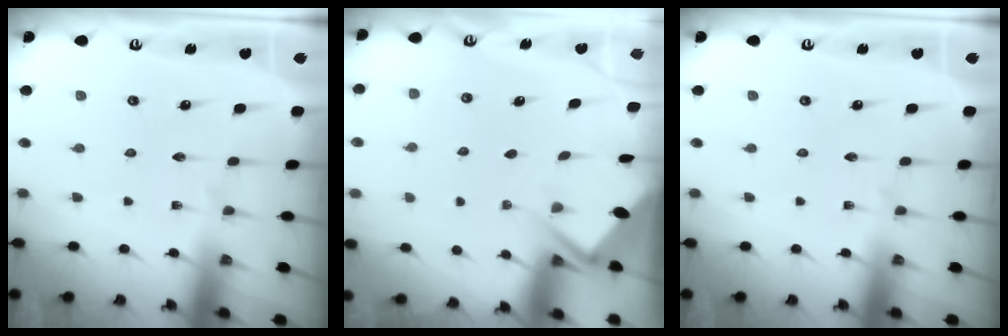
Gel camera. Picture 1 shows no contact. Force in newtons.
{"total": 2.9, "press": 2.9, "slide": 0.4}
{"total": 0.0}